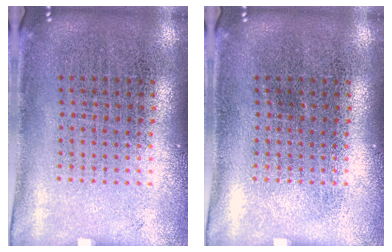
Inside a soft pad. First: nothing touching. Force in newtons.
{"total": 0.0}